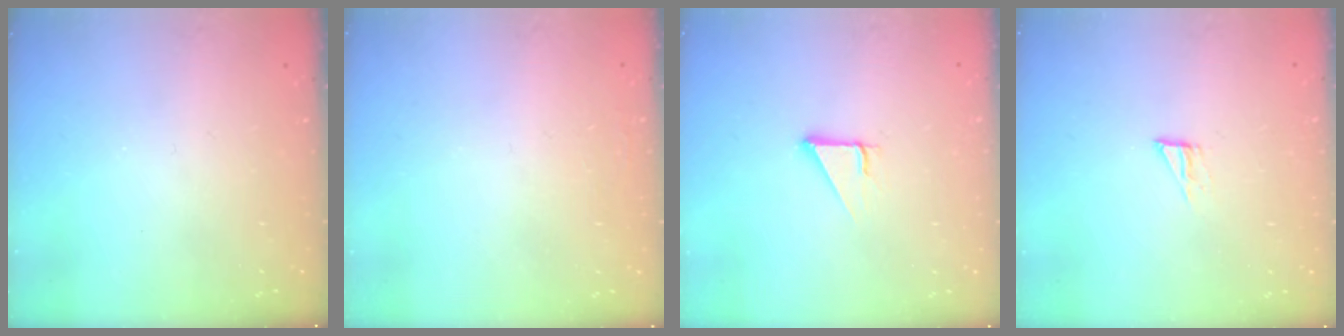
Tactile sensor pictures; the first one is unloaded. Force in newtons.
{"total": 1.8, "press": 1.7, "slide": 0.4}
{"total": 3.0, "press": 3.0, "slide": 0.1}
{"total": 4.3, "press": 4.3, "slide": 0.3}